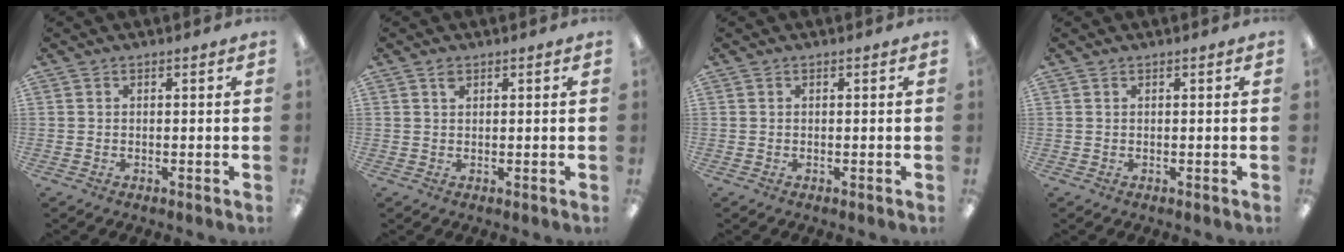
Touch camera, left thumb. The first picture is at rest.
{"total": 1.3, "force": [0.9, 0.7, 0.8], "torque": [-0.010, -0.003, 0.014]}
{"total": 0.0}
{"total": 0.0}